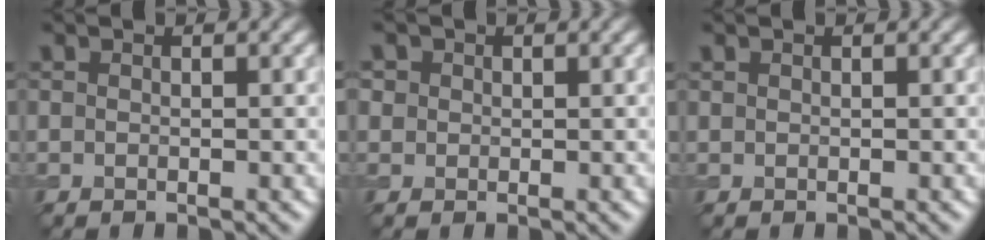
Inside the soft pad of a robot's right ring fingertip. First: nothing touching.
{"total": 1.2, "force": [0.5, 1.1, 0.3], "torque": [-0.002, -0.003, 0.005]}
{"total": 0.0}